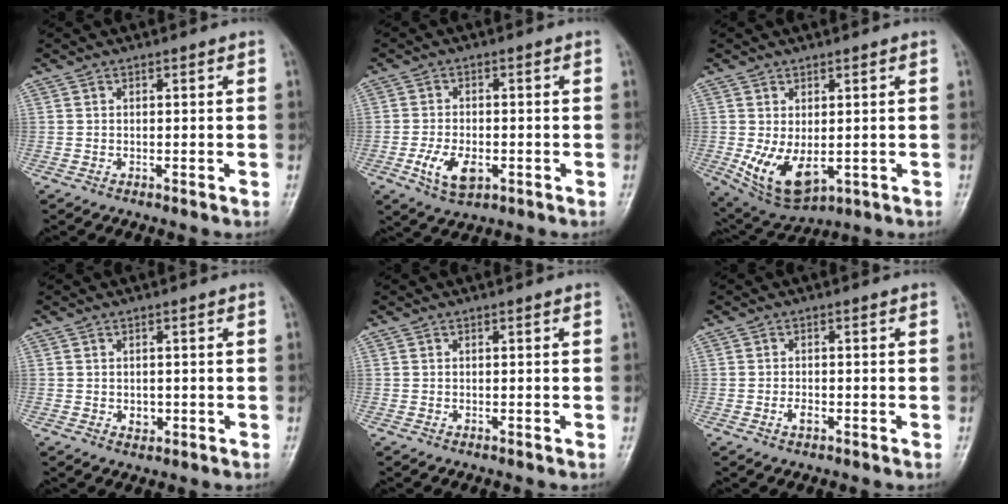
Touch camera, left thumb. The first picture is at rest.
{"total": 6.5, "force": [-2.1, 3.8, 4.8], "torque": [-0.089, -0.001, -0.033]}
{"total": 9.2, "force": [-0.7, 5.3, 7.5], "torque": [-0.125, -0.017, 0.009]}
{"total": 1.7, "force": [-0.1, 1.4, 0.9], "torque": [-0.010, -0.001, 0.003]}
{"total": 0.0}
{"total": 1.6, "force": [-0.6, 0.9, 1.1], "torque": [-0.021, 0.000, -0.012]}